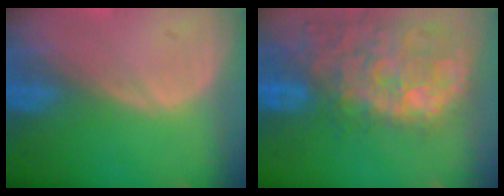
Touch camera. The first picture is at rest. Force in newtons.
{"total": 14.4, "press": 11.7, "slide": 8.4}